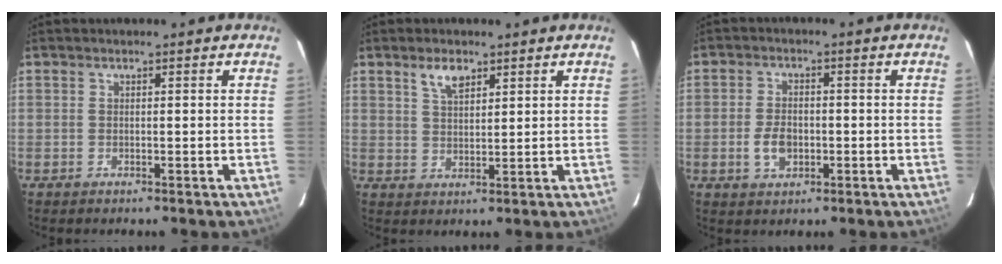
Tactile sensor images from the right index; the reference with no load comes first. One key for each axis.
{"total": 4.1, "fx": 2.7, "fy": 1.9, "fz": 2.5, "tx": -0.044, "ty": 0.006, "tz": 0.050}
{"total": 5.1, "fx": -1.4, "fy": 3.4, "fz": 3.6, "tx": -0.074, "ty": 0.004, "tz": -0.021}